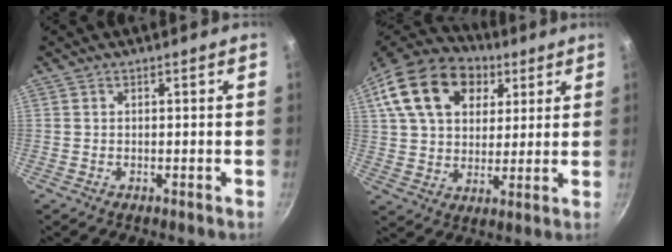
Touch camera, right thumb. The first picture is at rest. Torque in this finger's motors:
{"motor_torque": [-0.11, 3.97, 1.25, 0.20, 0.37]}